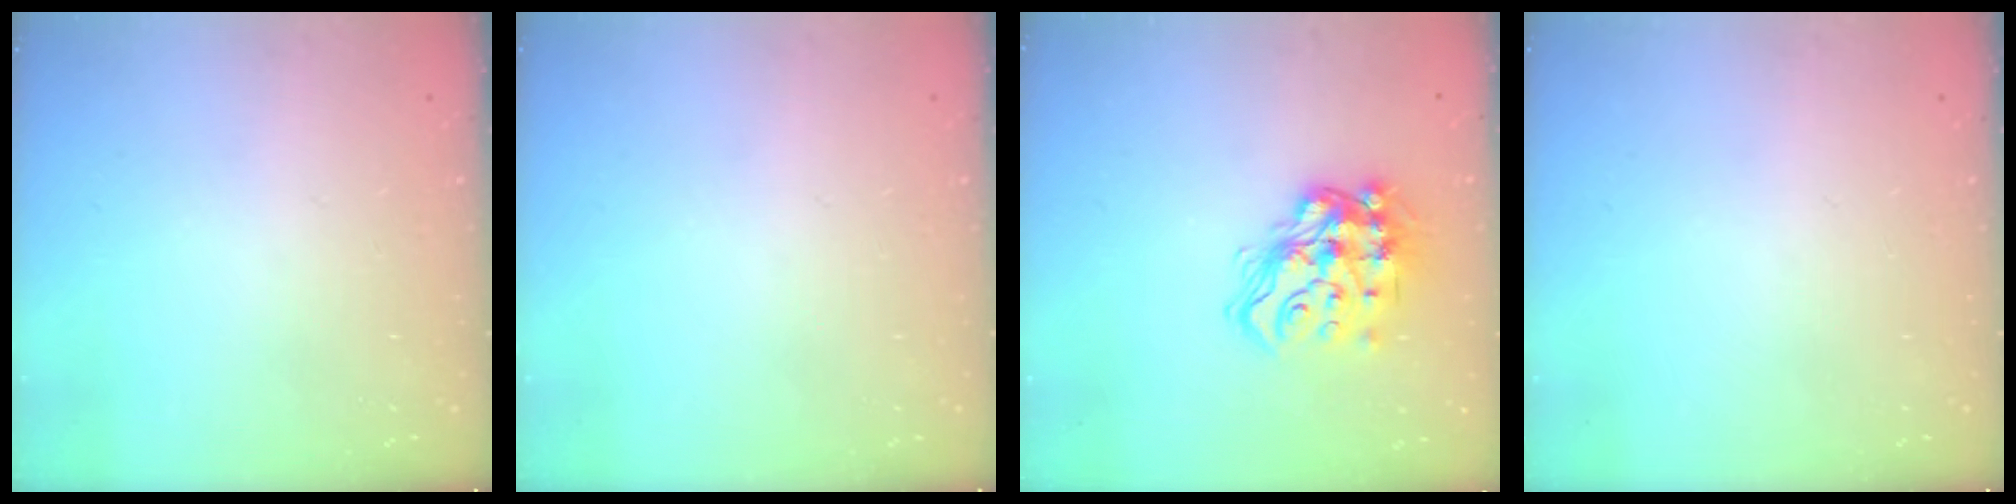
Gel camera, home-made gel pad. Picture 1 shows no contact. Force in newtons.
{"total": 0.0}
{"total": 17.0, "press": 17.0, "slide": 0.9}
{"total": 0.0}